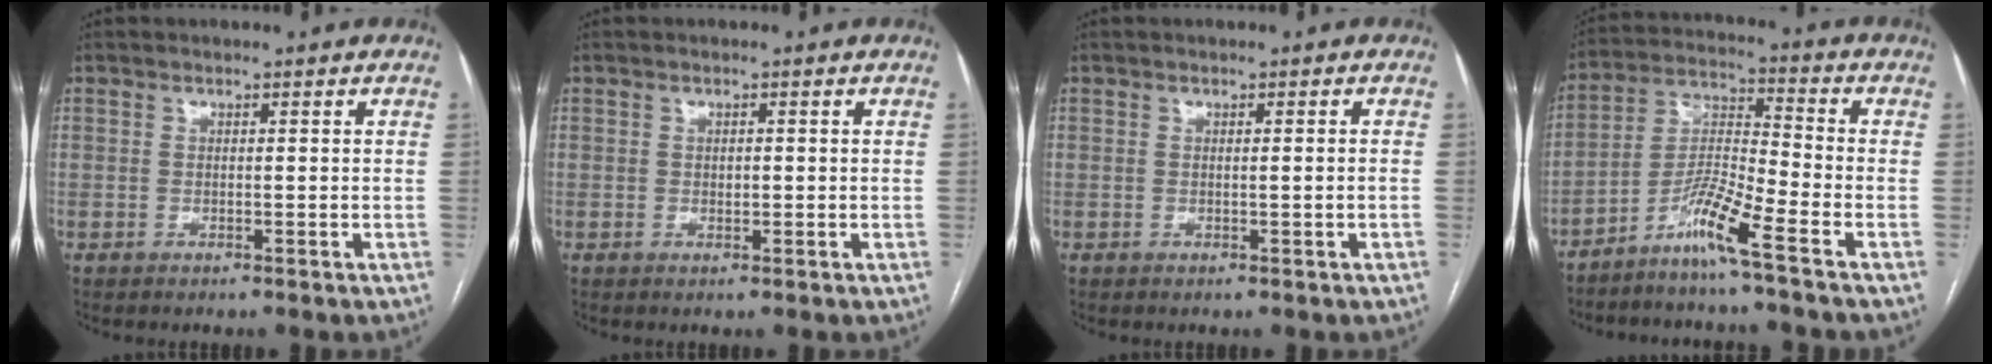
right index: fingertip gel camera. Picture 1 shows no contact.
{"total": 0.9, "force": [0.0, 0.5, 0.7], "torque": [-0.013, -0.001, 0.002]}
{"total": 0.8, "force": [-0.1, -0.2, 0.7], "torque": [-0.012, -0.001, 0.002]}
{"total": 8.2, "force": [-5.6, -1.1, 5.8], "torque": [-0.120, -0.009, -0.112]}